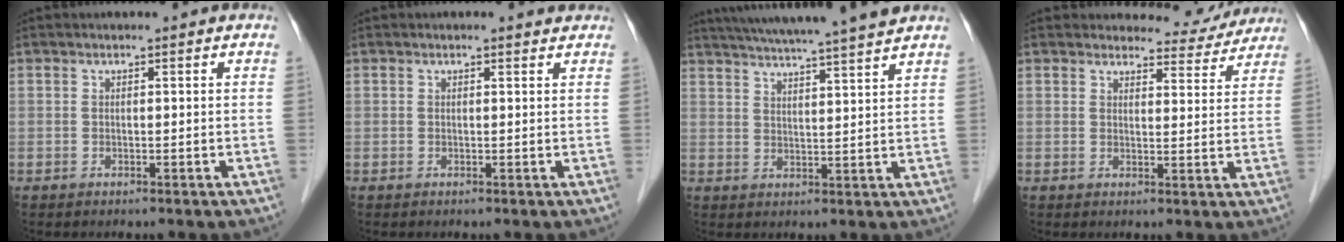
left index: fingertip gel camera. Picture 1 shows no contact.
{"total": 0.9, "force": [0.8, 0.3, 0.1], "torque": [-0.012, -0.001, 0.005]}
{"total": 15.8, "force": [14.2, -0.8, 7.0], "torque": [-0.123, 0.007, 0.198]}
{"total": 6.9, "force": [6.7, 2.0, -0.1], "torque": [0.012, -0.010, 0.067]}